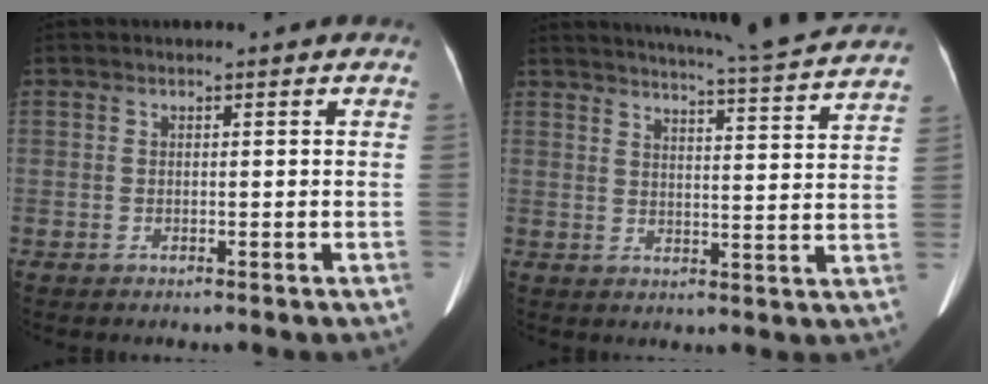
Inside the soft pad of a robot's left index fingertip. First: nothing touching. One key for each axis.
{"total": 17.8, "fx": 16.7, "fy": -0.7, "fz": 6.2, "tx": -0.104, "ty": -0.040, "tz": 0.199}